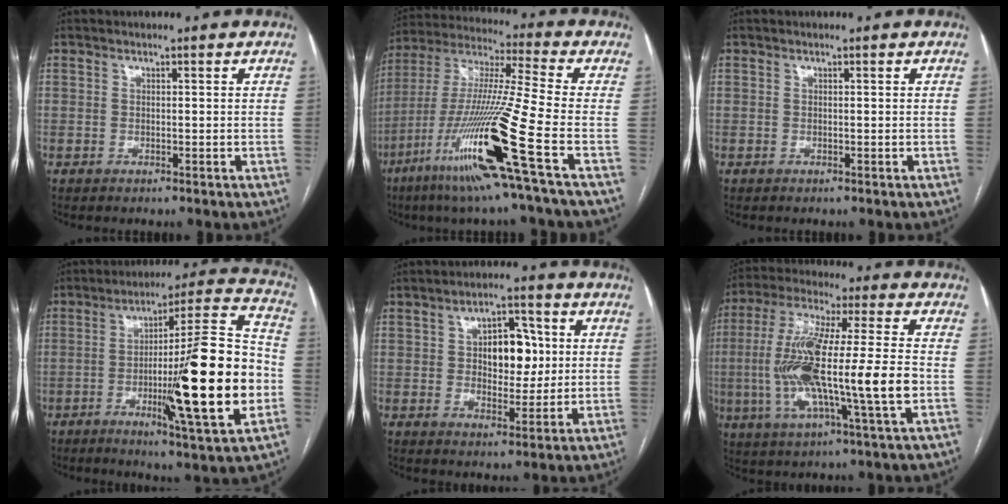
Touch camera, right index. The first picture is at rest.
{"total": 20.7, "force": [-8.7, -1.3, 18.8], "torque": [-0.393, -0.039, -0.170]}
{"total": 0.0}
{"total": 22.6, "force": [-4.8, 1.0, 22.1], "torque": [-0.320, -0.003, -0.071]}
{"total": 8.3, "force": [1.4, 4.6, 6.8], "torque": [-0.098, 0.016, 0.028]}
{"total": 18.4, "force": [-2.4, 1.4, 18.2], "torque": [-0.365, 0.001, -0.043]}